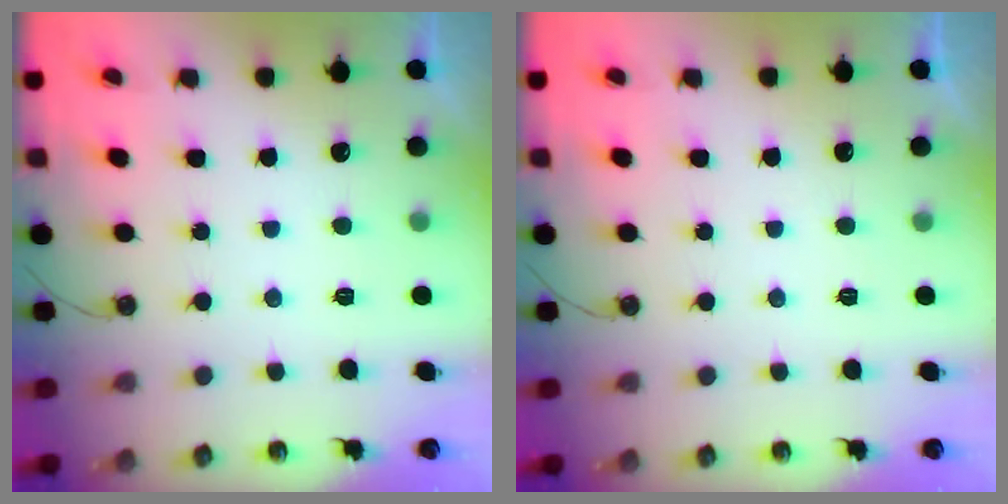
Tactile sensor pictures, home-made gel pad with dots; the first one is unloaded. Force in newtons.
{"total": 0.0}